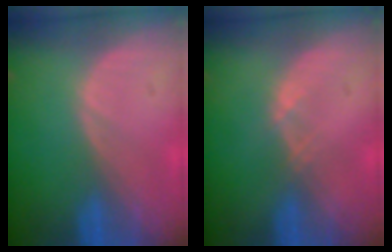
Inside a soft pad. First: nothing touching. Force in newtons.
{"total": 0.8, "press": 0.8, "slide": 0.1}